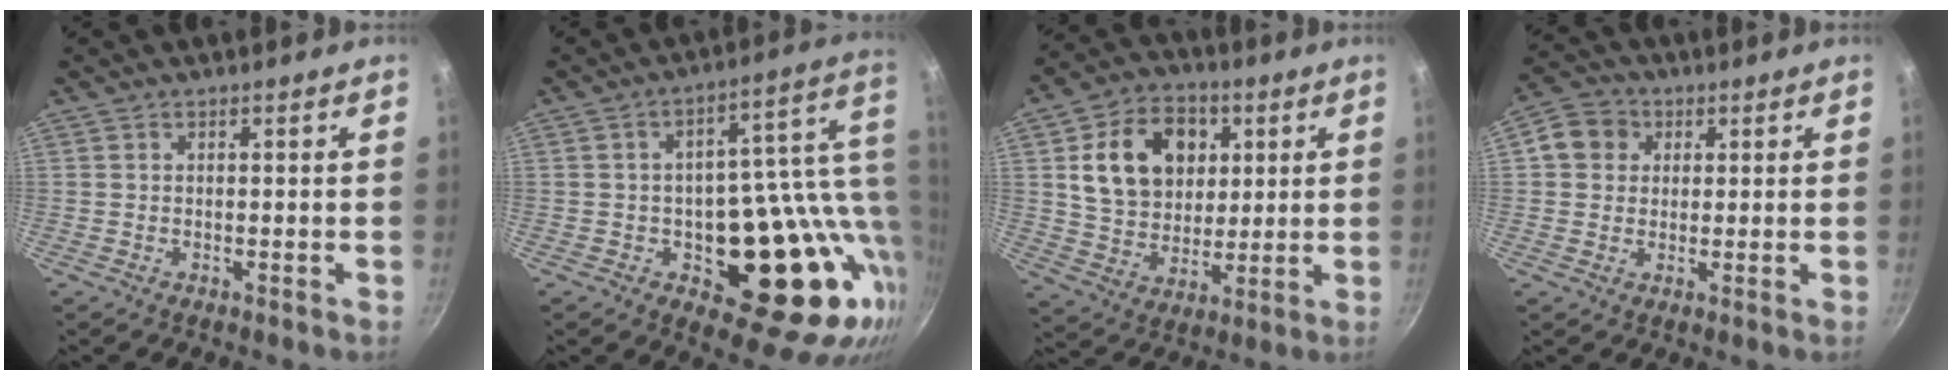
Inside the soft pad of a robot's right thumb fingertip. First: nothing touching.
{"total": 22.9, "force": [0.4, 13.3, 18.6], "torque": [-0.204, 0.000, 0.018]}
{"total": 16.7, "force": [4.4, 12.7, 9.9], "torque": [-0.137, -0.001, 0.075]}
{"total": 6.6, "force": [1.7, 5.9, 2.5], "torque": [-0.009, 0.009, 0.015]}